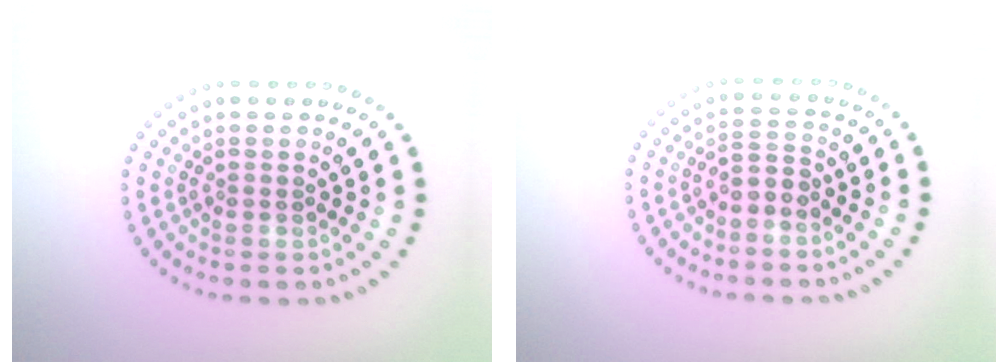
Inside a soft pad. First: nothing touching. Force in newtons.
{"total": 1.9, "press": 1.3, "slide": 1.3}